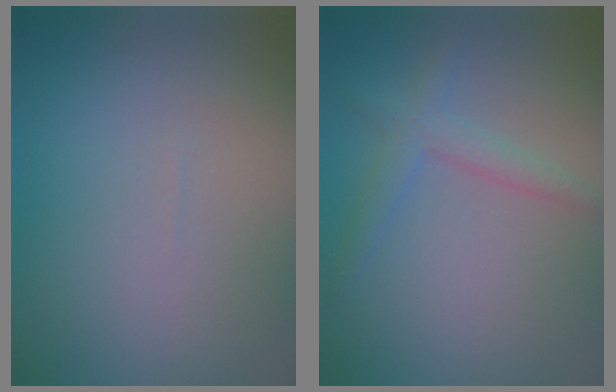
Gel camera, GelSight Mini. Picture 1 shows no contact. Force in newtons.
{"total": 2.0, "press": 2.0, "slide": 0.1}